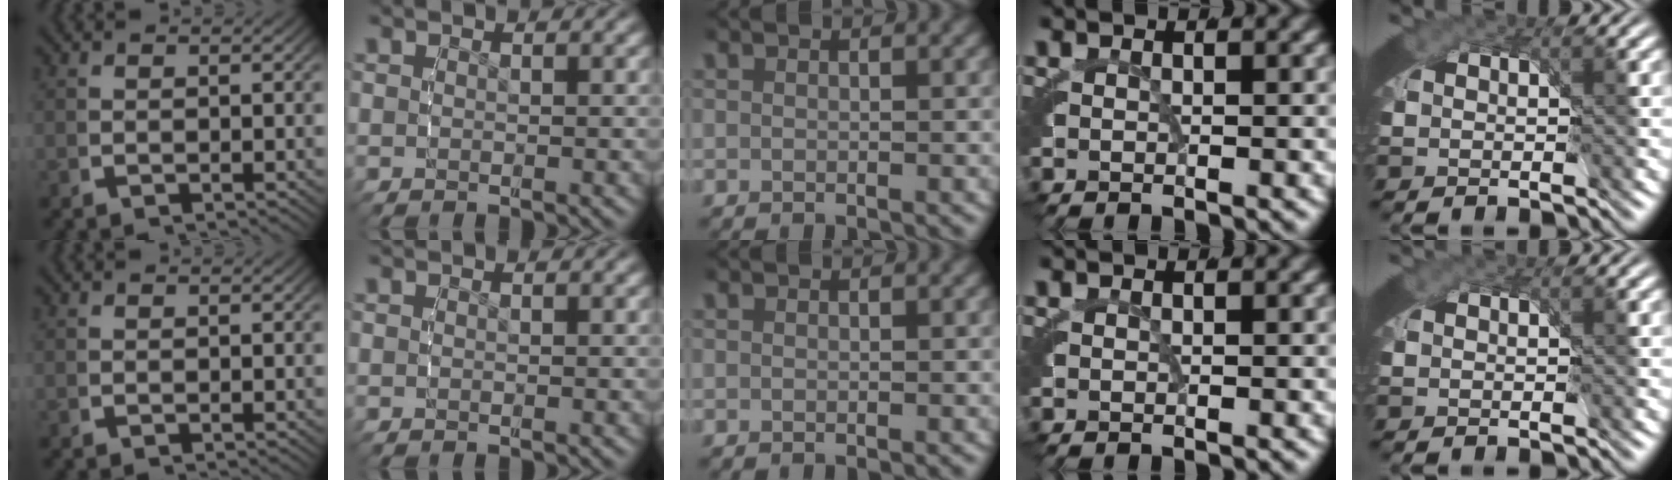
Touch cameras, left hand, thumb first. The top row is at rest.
{}